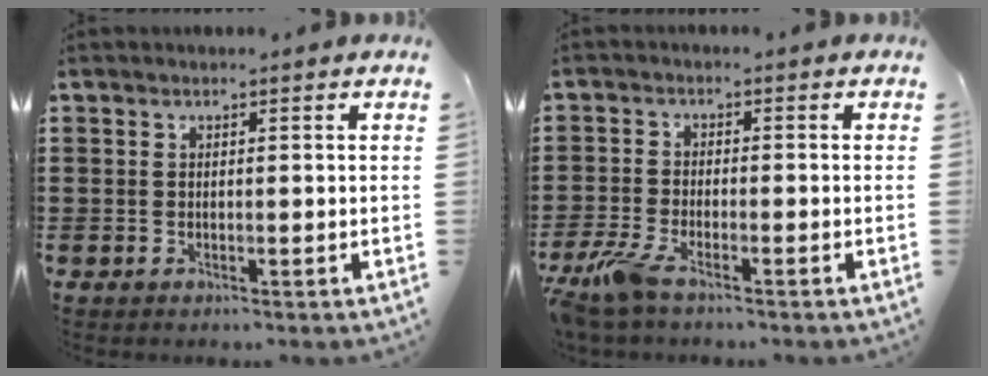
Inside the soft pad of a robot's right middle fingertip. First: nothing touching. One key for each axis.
{"total": 4.6, "fx": -3.4, "fy": 0.7, "fz": 3.0, "tx": -0.084, "ty": -0.016, "tz": -0.072}